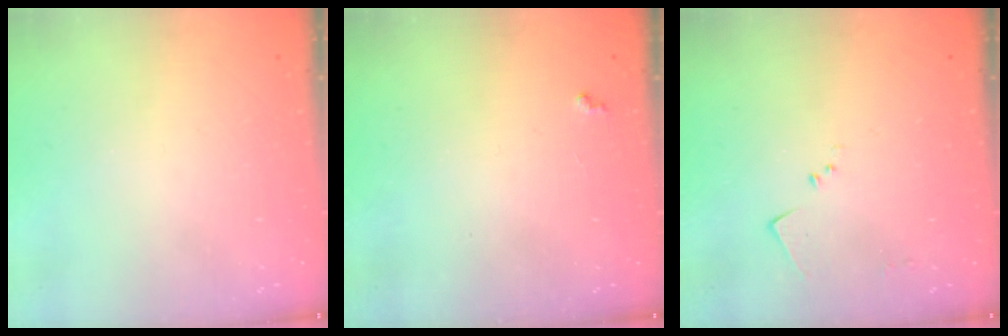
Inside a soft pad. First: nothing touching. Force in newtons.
{"total": 3.5, "press": 3.5, "slide": 0.5}
{"total": 6.4, "press": 6.4, "slide": 0.8}